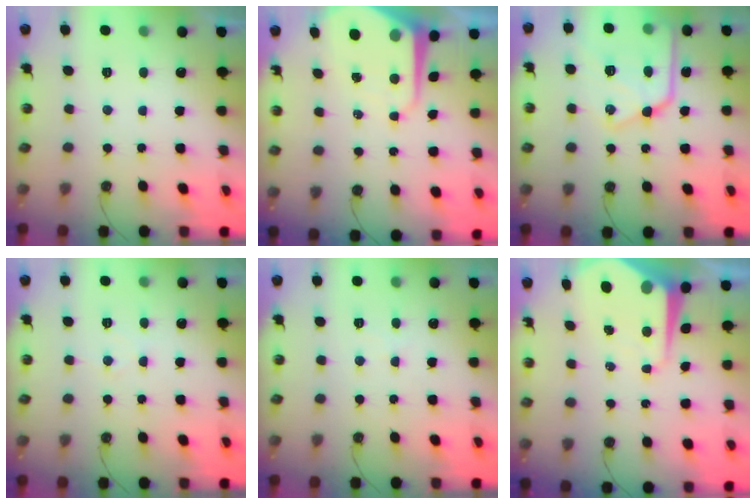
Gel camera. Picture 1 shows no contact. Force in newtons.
{"total": 8.9, "press": 8.9, "slide": 0.7}
{"total": 18.5, "press": 18.4, "slide": 1.5}
{"total": 3.8, "press": 3.8, "slide": 0.5}
{"total": 4.7, "press": 4.6, "slide": 0.7}
{"total": 8.8, "press": 8.7, "slide": 0.9}